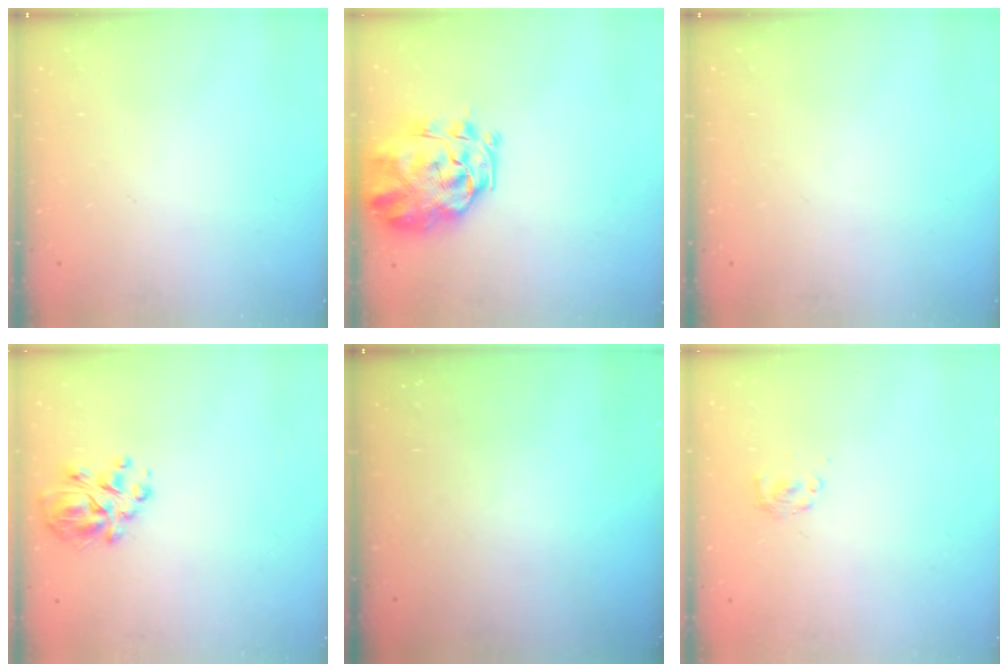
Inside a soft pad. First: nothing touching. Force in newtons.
{"total": 3.6, "press": 3.2, "slide": 1.6}
{"total": 0.0}
{"total": 8.3, "press": 7.8, "slide": 2.7}
{"total": 0.0}
{"total": 2.0, "press": 1.8, "slide": 0.9}